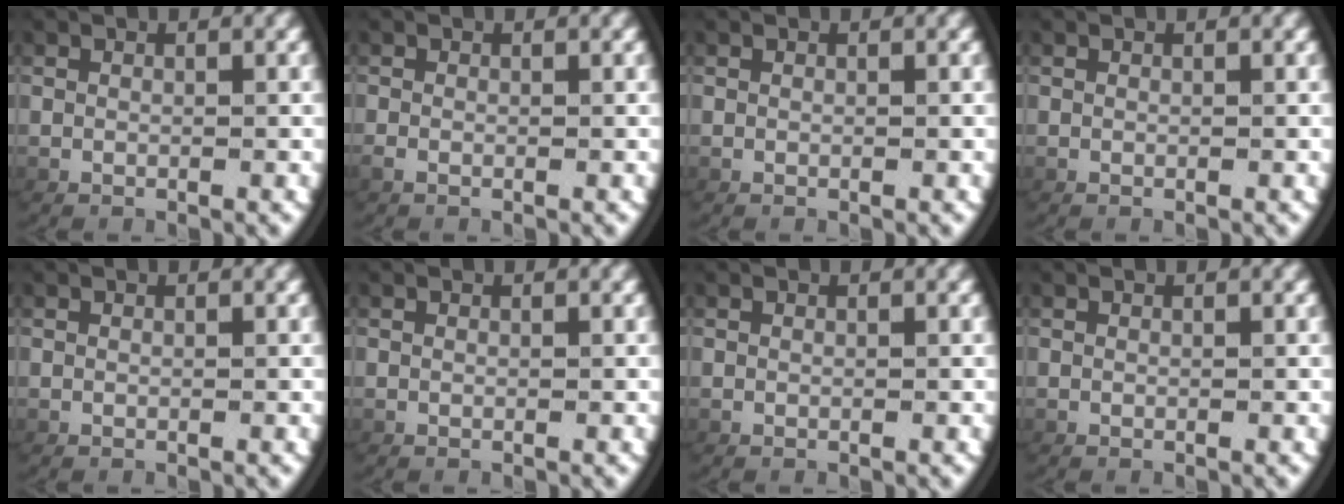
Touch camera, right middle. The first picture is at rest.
{"total": 0.7, "force": [-0.5, 0.3, 0.4], "torque": [-0.015, -0.001, -0.006]}
{"total": 0.0}
{"total": 0.0}
{"total": 0.0}
{"total": 0.0}
{"total": 0.0}
{"total": 0.0}